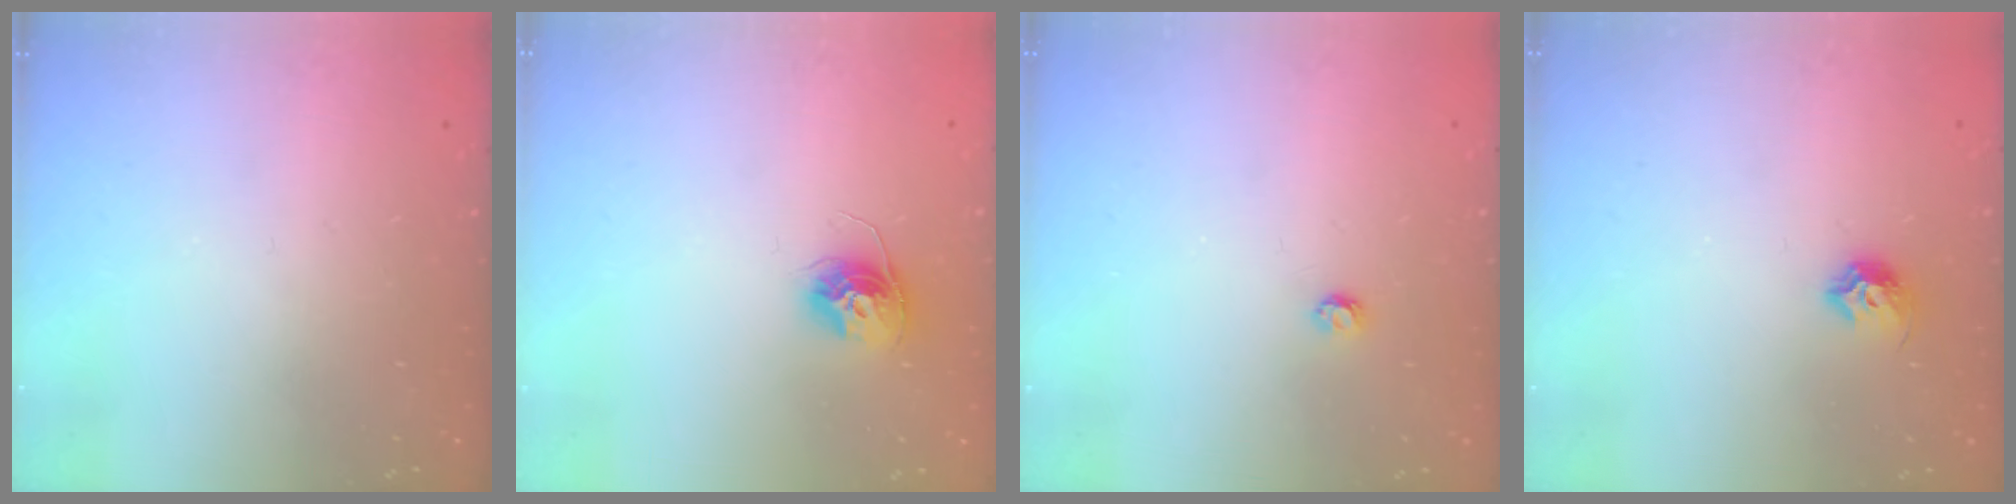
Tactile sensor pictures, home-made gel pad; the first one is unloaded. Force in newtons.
{"total": 10.5, "press": 10.5, "slide": 0.5}
{"total": 3.0, "press": 3.0, "slide": 0.4}
{"total": 7.7, "press": 7.7, "slide": 1.0}